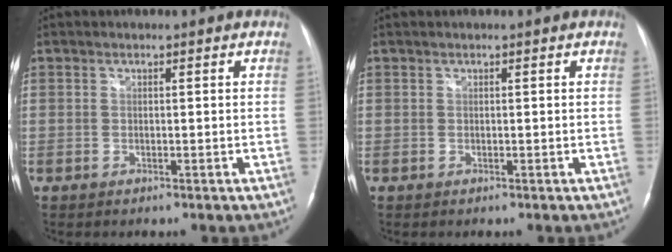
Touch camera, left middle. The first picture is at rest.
{"total": 0.0}